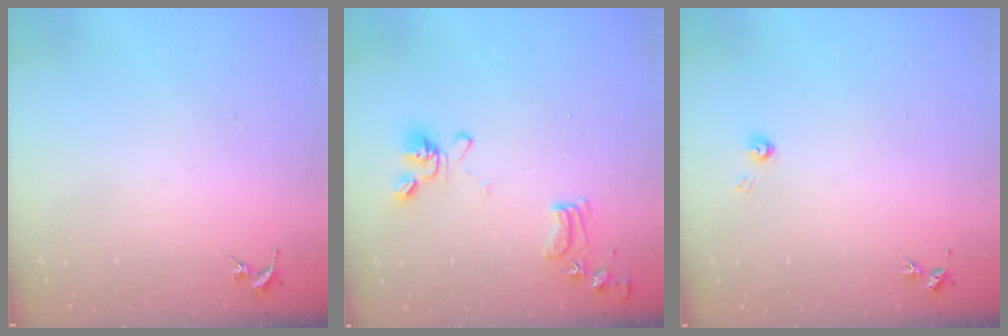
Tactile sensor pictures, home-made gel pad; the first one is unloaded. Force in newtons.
{"total": 13.1, "press": 13.0, "slide": 1.9}
{"total": 3.3, "press": 3.3, "slide": 0.3}